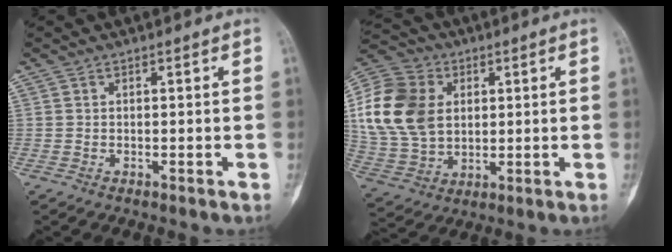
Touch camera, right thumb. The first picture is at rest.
{"total": 18.0, "force": [3.4, 13.4, 11.6], "torque": [-0.220, 0.001, 0.067]}